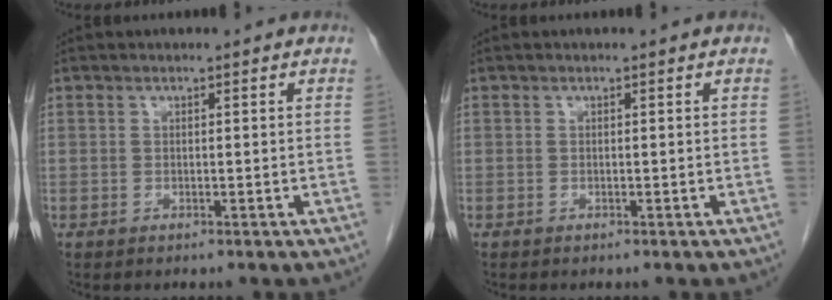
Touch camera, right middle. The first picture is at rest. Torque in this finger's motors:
{"motor_torque": [0.05, 0.01, 0.00, 0.00]}